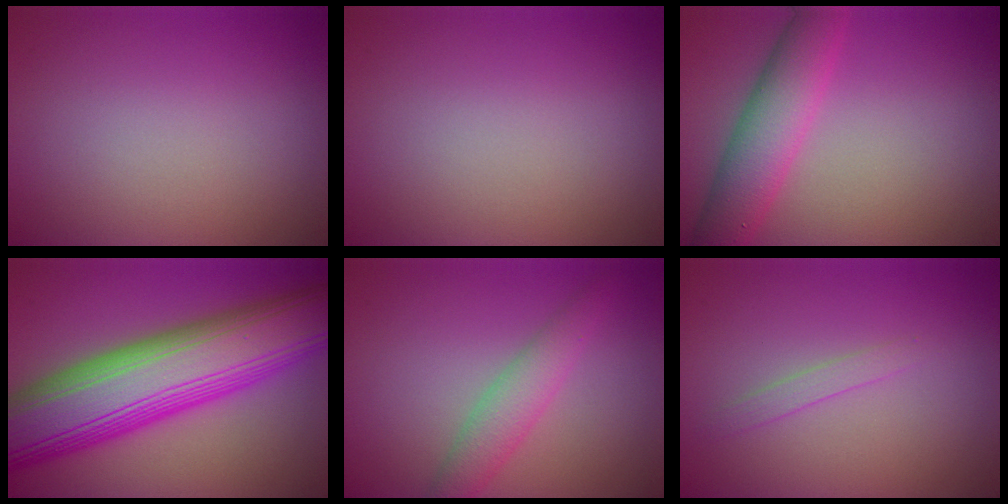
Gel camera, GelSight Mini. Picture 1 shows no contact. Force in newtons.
{"total": 0.0}
{"total": 5.2, "press": 5.2, "slide": 0.0}
{"total": 14.4, "press": 14.3, "slide": 0.4}
{"total": 2.9, "press": 2.9, "slide": 0.1}
{"total": 1.0, "press": 1.0, "slide": 0.1}